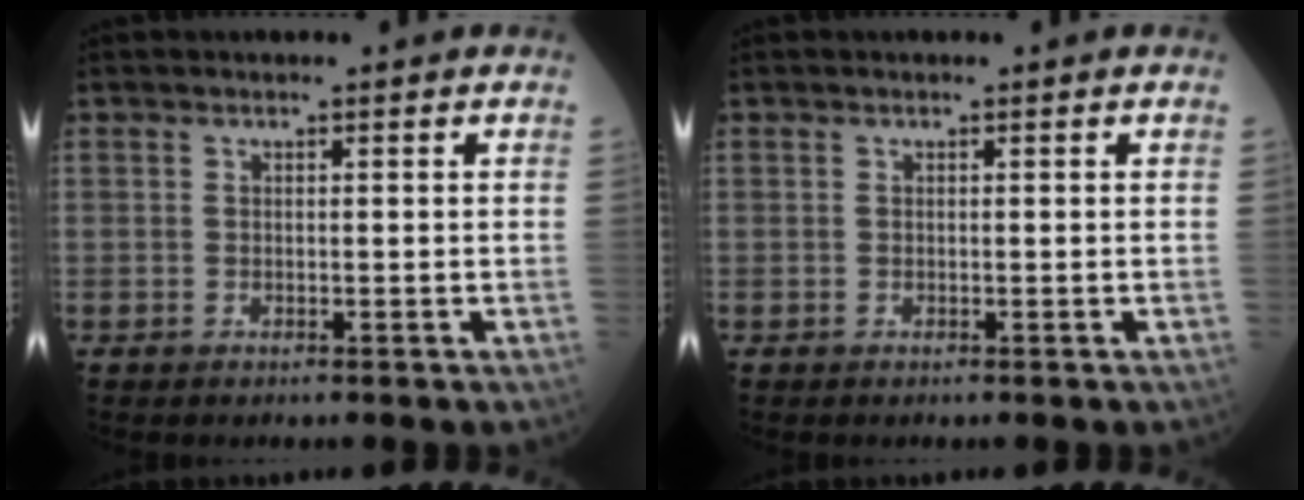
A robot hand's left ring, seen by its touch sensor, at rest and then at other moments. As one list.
[{"total": 0.0}]